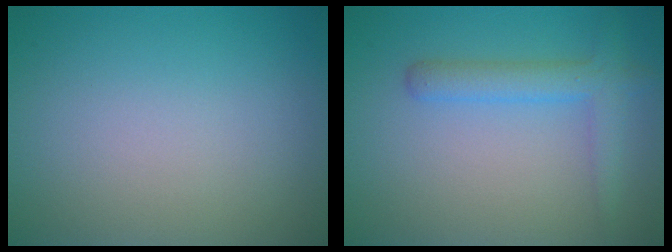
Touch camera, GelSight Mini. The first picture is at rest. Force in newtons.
{"total": 3.0, "press": 3.0, "slide": 0.2}